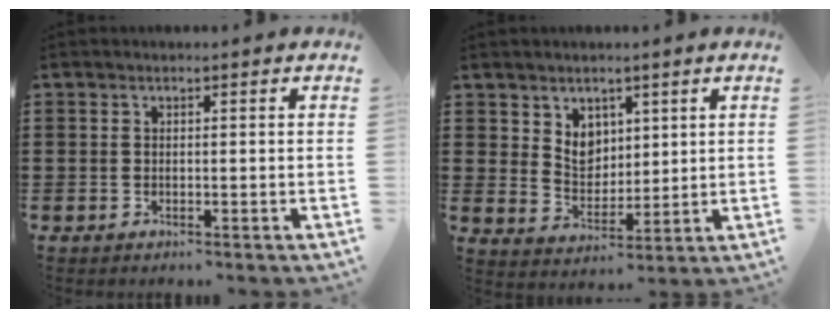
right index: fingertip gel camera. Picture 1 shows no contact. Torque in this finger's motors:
{"motor_torque": [0.14, 0.17, 0.09, 0.05]}